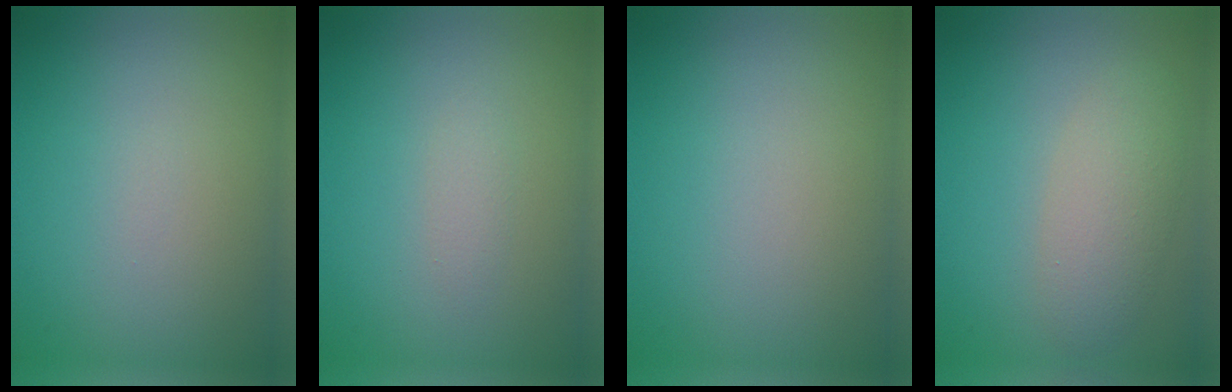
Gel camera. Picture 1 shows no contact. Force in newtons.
{"total": 0.9, "press": 0.9, "slide": 0.0}
{"total": 0.0}
{"total": 3.2, "press": 3.2, "slide": 0.2}